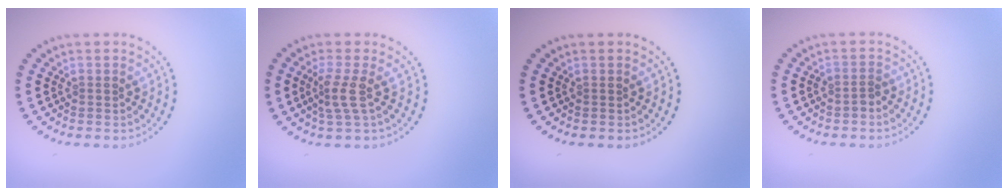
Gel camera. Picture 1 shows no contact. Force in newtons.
{"total": 2.3, "press": 1.7, "slide": 1.6}
{"total": 0.0}
{"total": 1.0, "press": 0.9, "slide": 0.6}